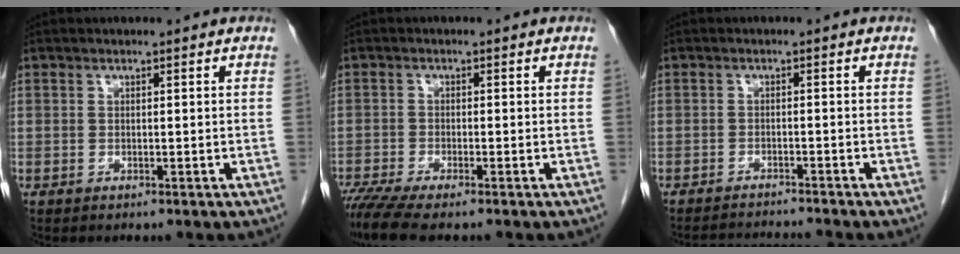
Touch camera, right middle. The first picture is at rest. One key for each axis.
{"total": 5.5, "fx": -4.5, "fy": 0.1, "fz": 3.2, "tx": -0.056, "ty": -0.014, "tz": -0.081}
{"total": 4.9, "fx": -4.8, "fy": -1.1, "fz": 0.7, "tx": -0.008, "ty": -0.009, "tz": -0.077}